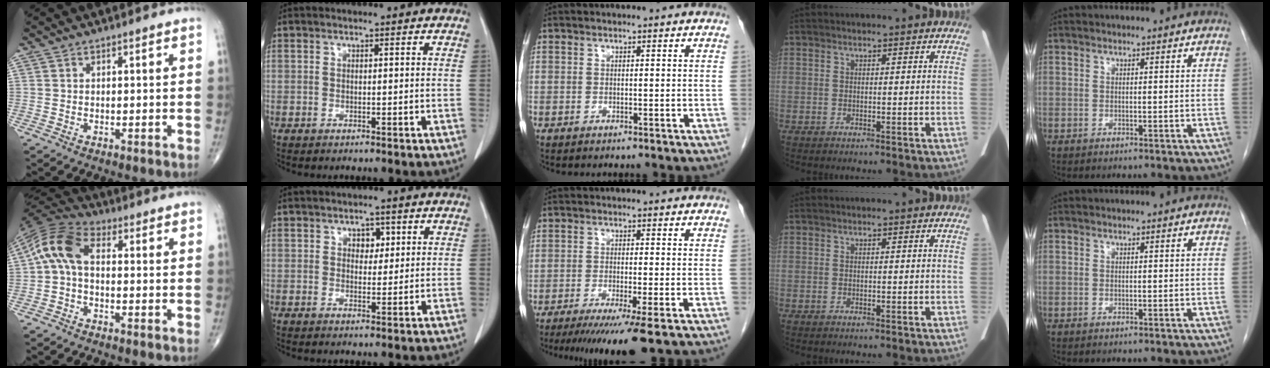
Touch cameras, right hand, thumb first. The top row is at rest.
{"thumb": {"total": 9.2, "force": [0.1, 5.3, 7.5], "torque": [-0.148, 0.027, -0.013]}, "index": {"total": 2.6, "force": [1.1, 1.8, 1.6], "torque": [-0.018, 0.004, 0.016]}, "middle": {"total": 8.8, "force": [-6.1, -0.5, 6.4], "torque": [-0.093, -0.024, -0.094]}}